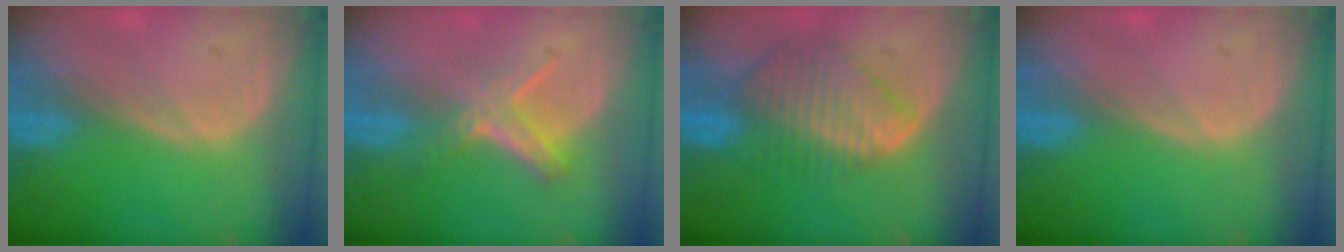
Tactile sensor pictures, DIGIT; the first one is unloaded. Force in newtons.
{"total": 4.9, "press": 4.8, "slide": 0.9}
{"total": 8.7, "press": 7.7, "slide": 4.0}
{"total": 0.0}